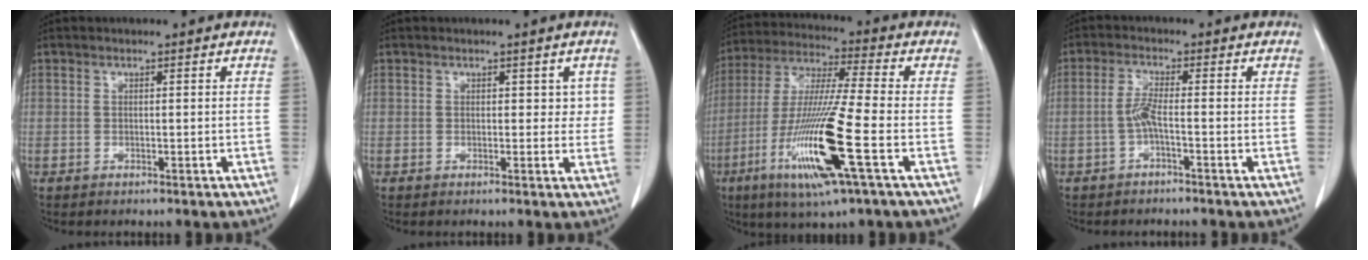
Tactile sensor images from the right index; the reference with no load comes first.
{"total": 2.4, "force": [0.7, 1.7, 1.5], "torque": [-0.003, 0.004, 0.007]}
{"total": 16.8, "force": [-5.9, 0.0, 15.7], "torque": [-0.327, -0.027, -0.113]}
{"total": 2.8, "force": [-1.0, -0.1, 2.6], "torque": [-0.054, 0.003, -0.021]}